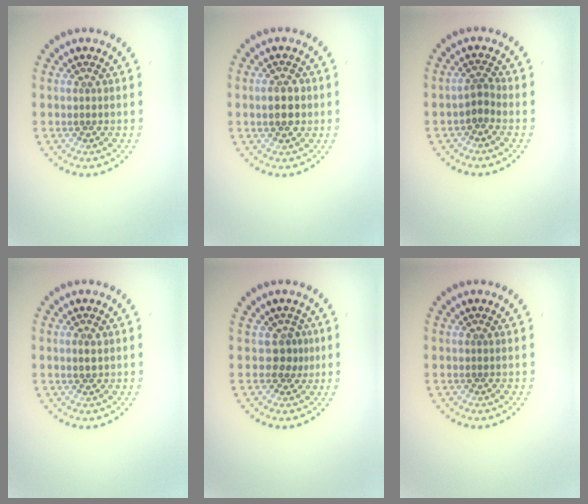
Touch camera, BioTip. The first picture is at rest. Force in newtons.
{"total": 3.0, "press": 3.0, "slide": 0.1}
{"total": 1.7, "press": 1.1, "slide": 1.3}
{"total": 0.9, "press": 0.9, "slide": 0.1}
{"total": 1.8, "press": 1.3, "slide": 1.1}
{"total": 0.0}